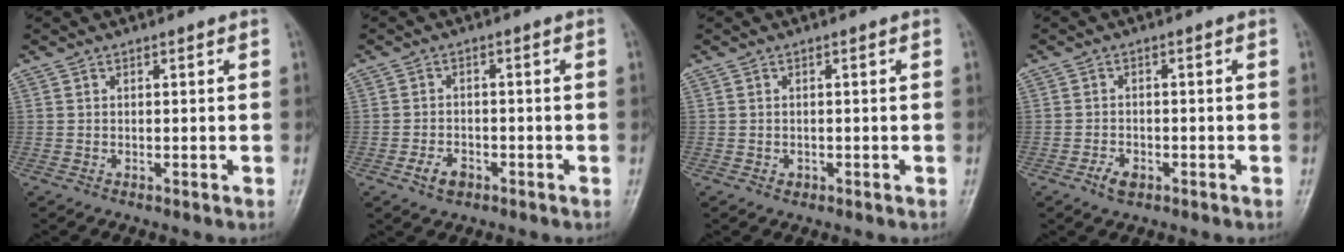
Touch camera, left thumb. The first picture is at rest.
{"total": 3.5, "force": [-1.9, 2.3, 2.0], "torque": [-0.031, 0.011, -0.031]}
{"total": 0.9, "force": [-0.3, 0.8, 0.3], "torque": [-0.001, 0.002, -0.003]}
{"total": 2.8, "force": [-1.5, 1.8, 1.6], "torque": [-0.024, 0.006, -0.024]}